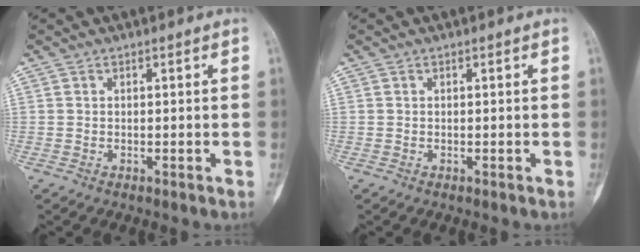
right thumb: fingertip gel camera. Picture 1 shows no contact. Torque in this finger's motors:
{"motor_torque": [0.05, 0.09, 0.03, -0.12, 0.09]}